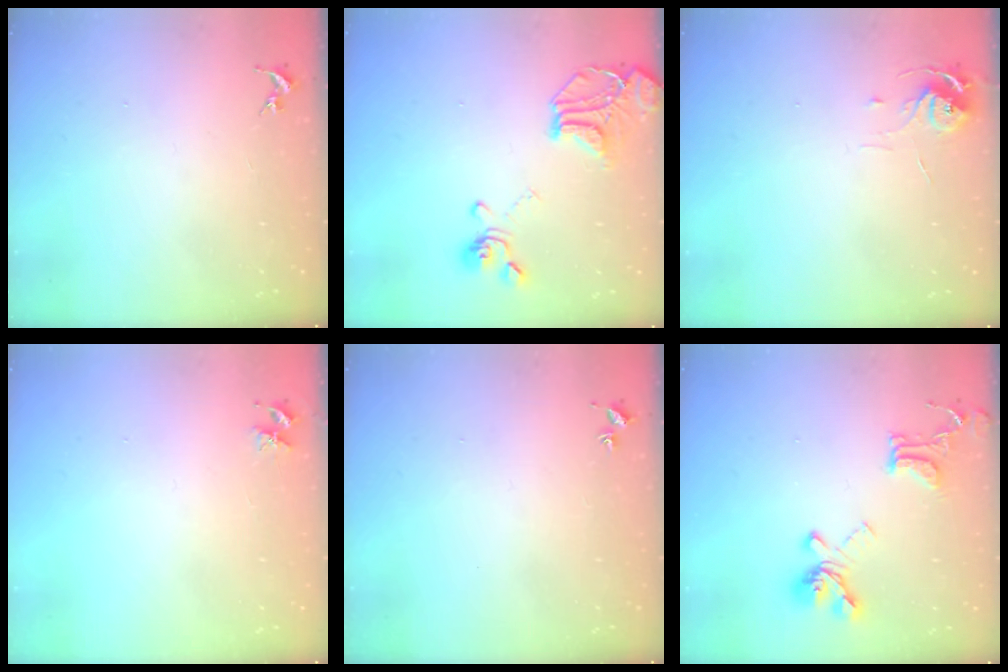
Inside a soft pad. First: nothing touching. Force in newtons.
{"total": 16.7, "press": 16.5, "slide": 2.0}
{"total": 5.9, "press": 5.9, "slide": 0.5}
{"total": 3.8, "press": 3.8, "slide": 0.5}
{"total": 1.5, "press": 1.5, "slide": 0.2}
{"total": 18.4, "press": 18.3, "slide": 1.8}